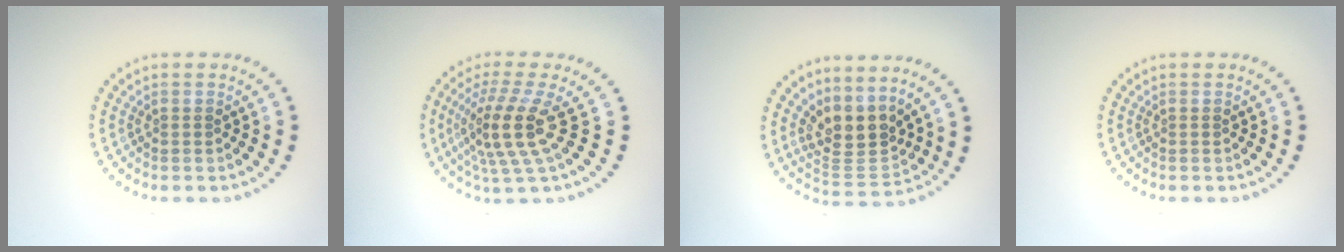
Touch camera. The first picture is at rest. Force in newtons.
{"total": 4.8, "press": 3.5, "slide": 3.2}
{"total": 3.8, "press": 3.1, "slide": 2.2}
{"total": 0.0}